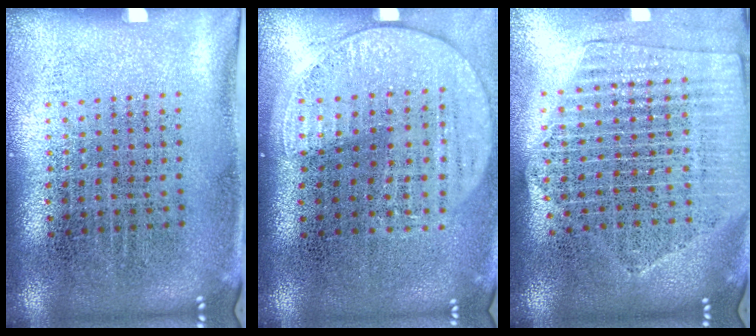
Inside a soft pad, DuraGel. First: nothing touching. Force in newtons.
{"total": 1.5, "press": 1.4, "slide": 0.6}
{"total": 2.2, "press": 2.0, "slide": 1.0}